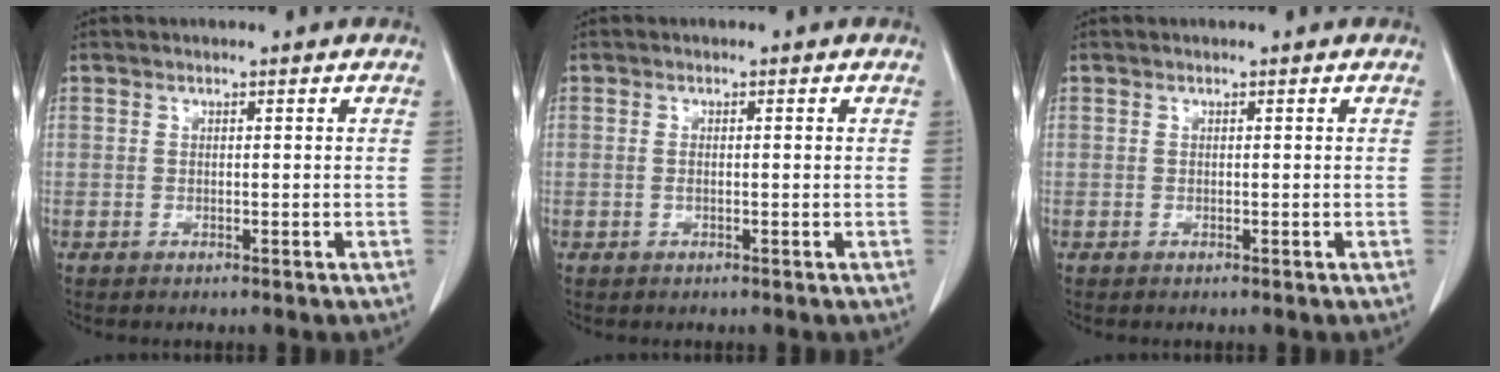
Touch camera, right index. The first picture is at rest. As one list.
[{"total": 1.0, "force": [-0.1, 0.2, 1.0], "torque": [-0.023, 0.002, 0.002]}, {"total": 0.0}]